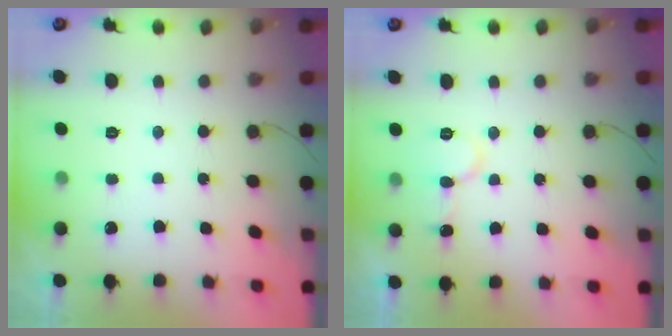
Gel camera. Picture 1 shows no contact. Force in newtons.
{"total": 7.3, "press": 7.3, "slide": 0.7}